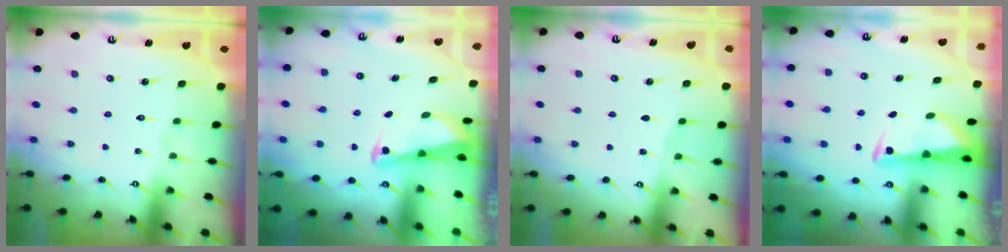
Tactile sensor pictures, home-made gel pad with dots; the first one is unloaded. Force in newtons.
{"total": 2.9, "press": 2.9, "slide": 0.3}
{"total": 1.6, "press": 1.5, "slide": 0.3}
{"total": 3.1, "press": 3.1, "slide": 0.4}